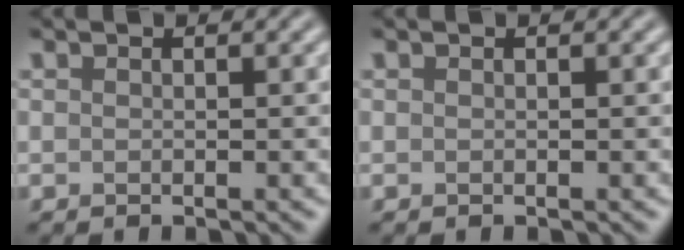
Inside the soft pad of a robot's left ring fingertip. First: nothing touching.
{"total": 0.0}